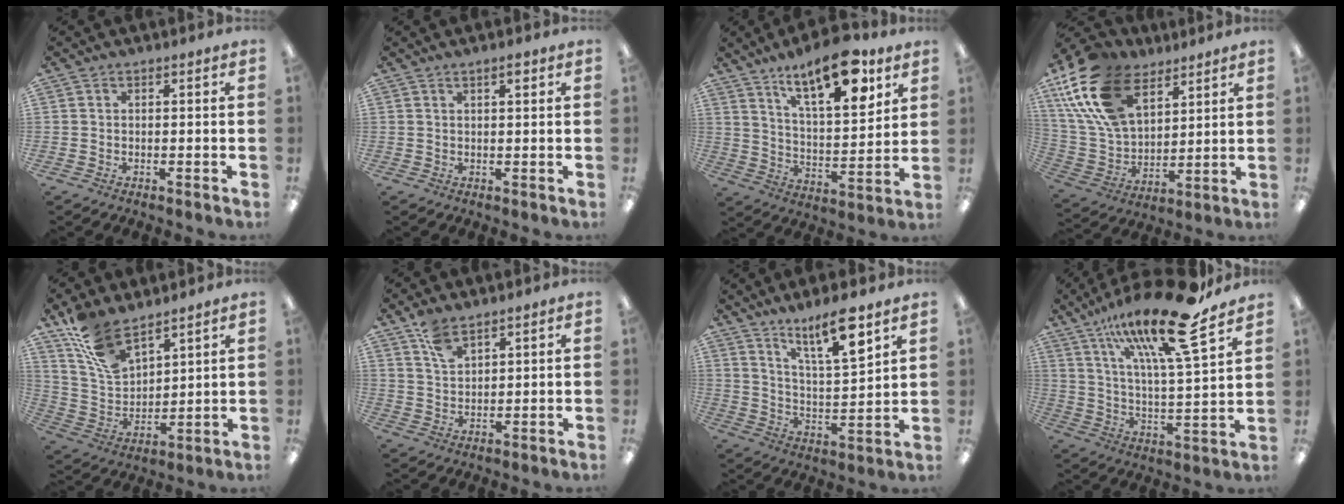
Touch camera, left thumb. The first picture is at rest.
{"total": 1.9, "force": [1.3, 0.4, 1.3], "torque": [-0.020, -0.002, 0.019]}
{"total": 16.9, "force": [11.8, 5.7, 10.7], "torque": [-0.160, -0.065, 0.192]}
{"total": 21.6, "force": [11.5, 12.9, 13.0], "torque": [-0.293, -0.037, 0.214]}
{"total": 12.7, "force": [9.7, 5.7, 5.9], "torque": [-0.130, -0.043, 0.187]}
{"total": 6.0, "force": [4.5, 2.5, 3.0], "torque": [-0.053, -0.021, 0.083]}
{"total": 12.5, "force": [9.8, 2.3, 7.4], "torque": [-0.120, -0.060, 0.164]}
{"total": 23.5, "force": [16.1, 5.2, 16.4], "torque": [-0.276, -0.089, 0.258]}